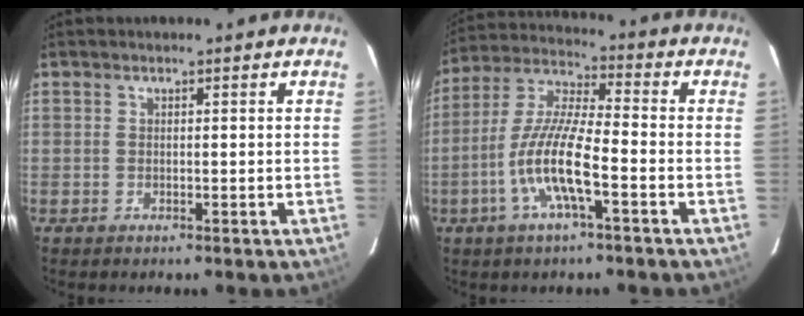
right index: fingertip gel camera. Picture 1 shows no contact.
{"total": 12.1, "force": [-4.6, 2.1, 11.0], "torque": [-0.229, -0.004, -0.091]}